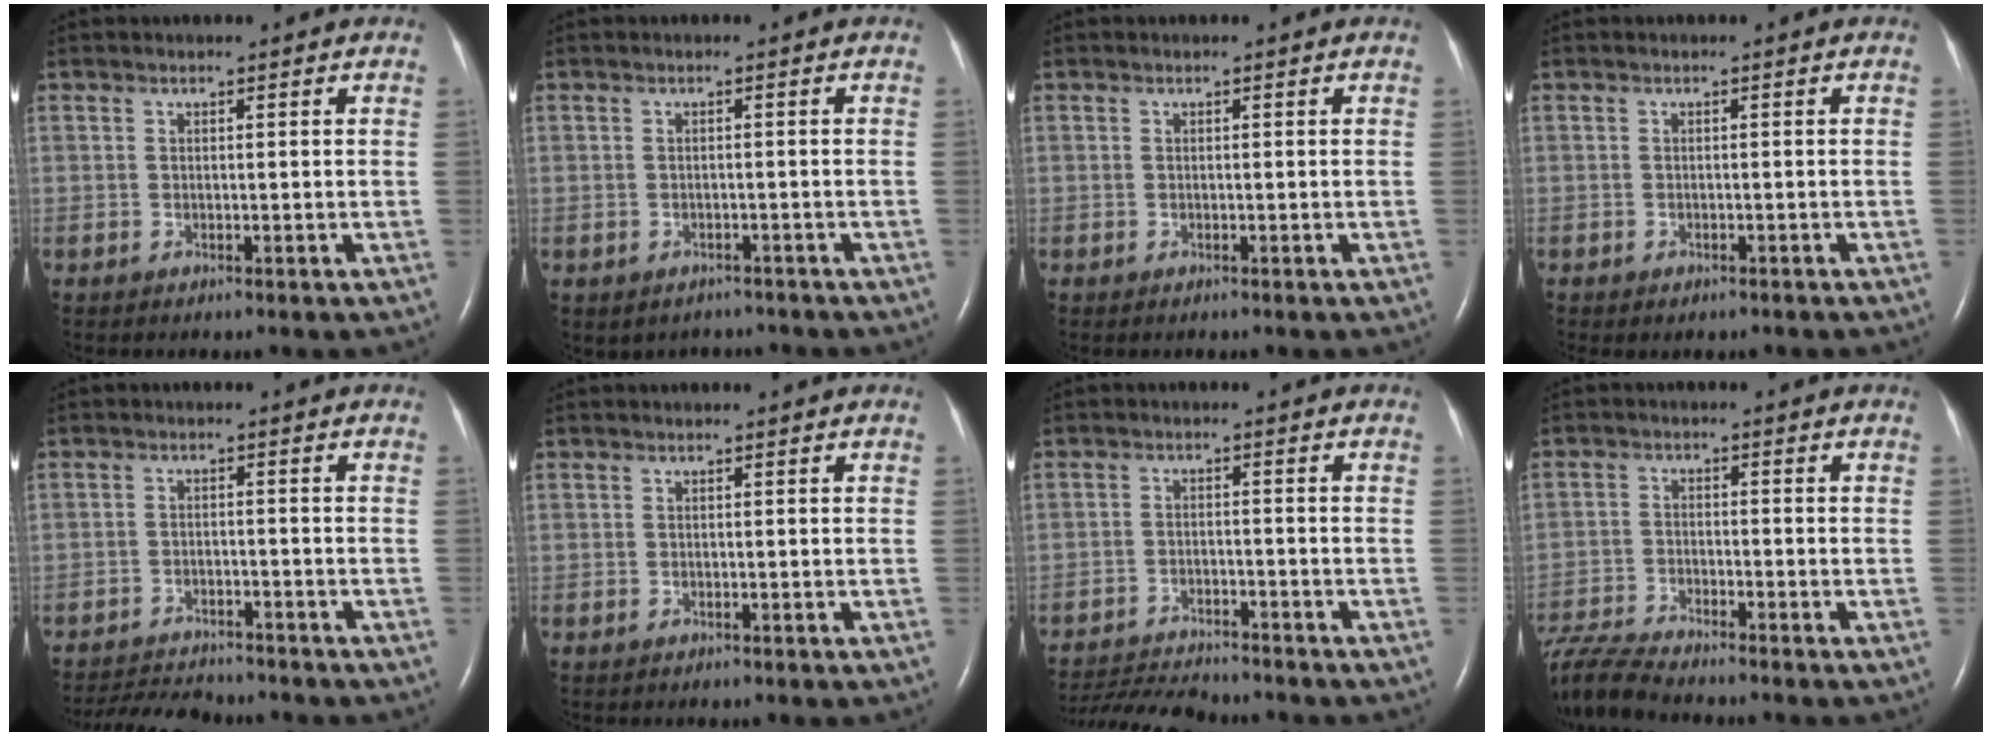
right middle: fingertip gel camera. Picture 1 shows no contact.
{"total": 4.6, "force": [-3.8, 2.6, 0.4], "torque": [0.000, 0.013, -0.044]}
{"total": 0.0}
{"total": 1.9, "force": [-1.6, 0.9, 0.8], "torque": [-0.010, -0.002, -0.016]}
{"total": 9.4, "force": [-8.9, 1.6, 2.6], "torque": [-0.045, -0.007, -0.134]}
{"total": 0.0}
{"total": 10.3, "force": [-9.9, 0.9, 2.8], "torque": [-0.049, -0.008, -0.158]}
{"total": 9.7, "force": [-9.0, 0.6, 3.6], "torque": [-0.076, -0.015, -0.165]}